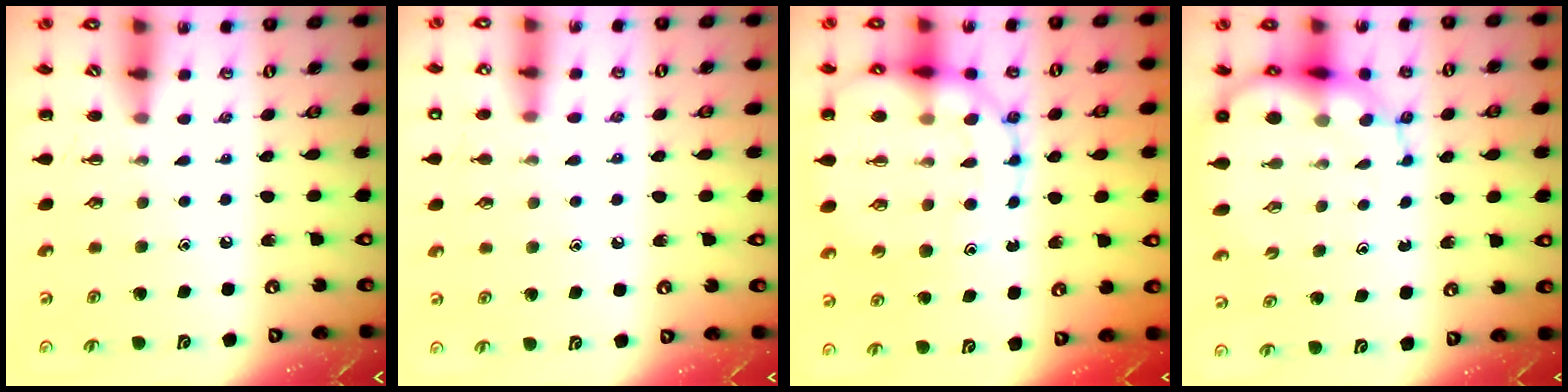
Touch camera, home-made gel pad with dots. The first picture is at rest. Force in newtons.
{"total": 8.1, "press": 7.8, "slide": 2.1}
{"total": 20.7, "press": 20.5, "slide": 2.6}
{"total": 11.8, "press": 11.4, "slide": 3.0}